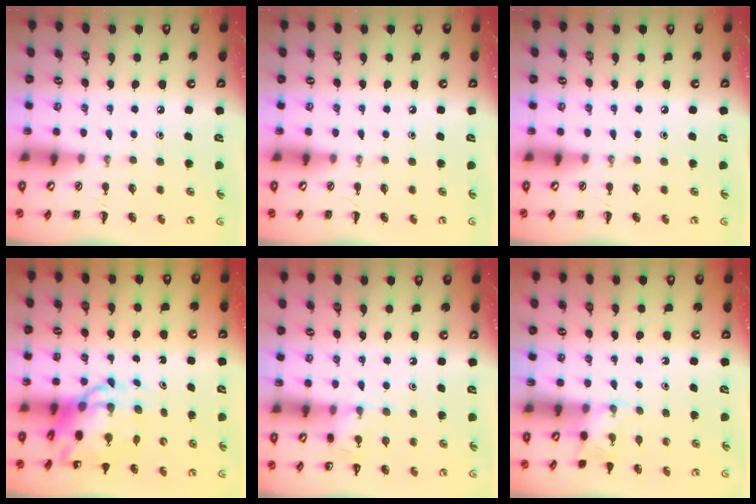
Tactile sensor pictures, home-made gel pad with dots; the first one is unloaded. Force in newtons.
{"total": 0.0}
{"total": 0.0}
{"total": 9.8, "press": 9.3, "slide": 2.9}
{"total": 6.4, "press": 6.2, "slide": 1.4}
{"total": 3.5, "press": 3.4, "slide": 1.0}